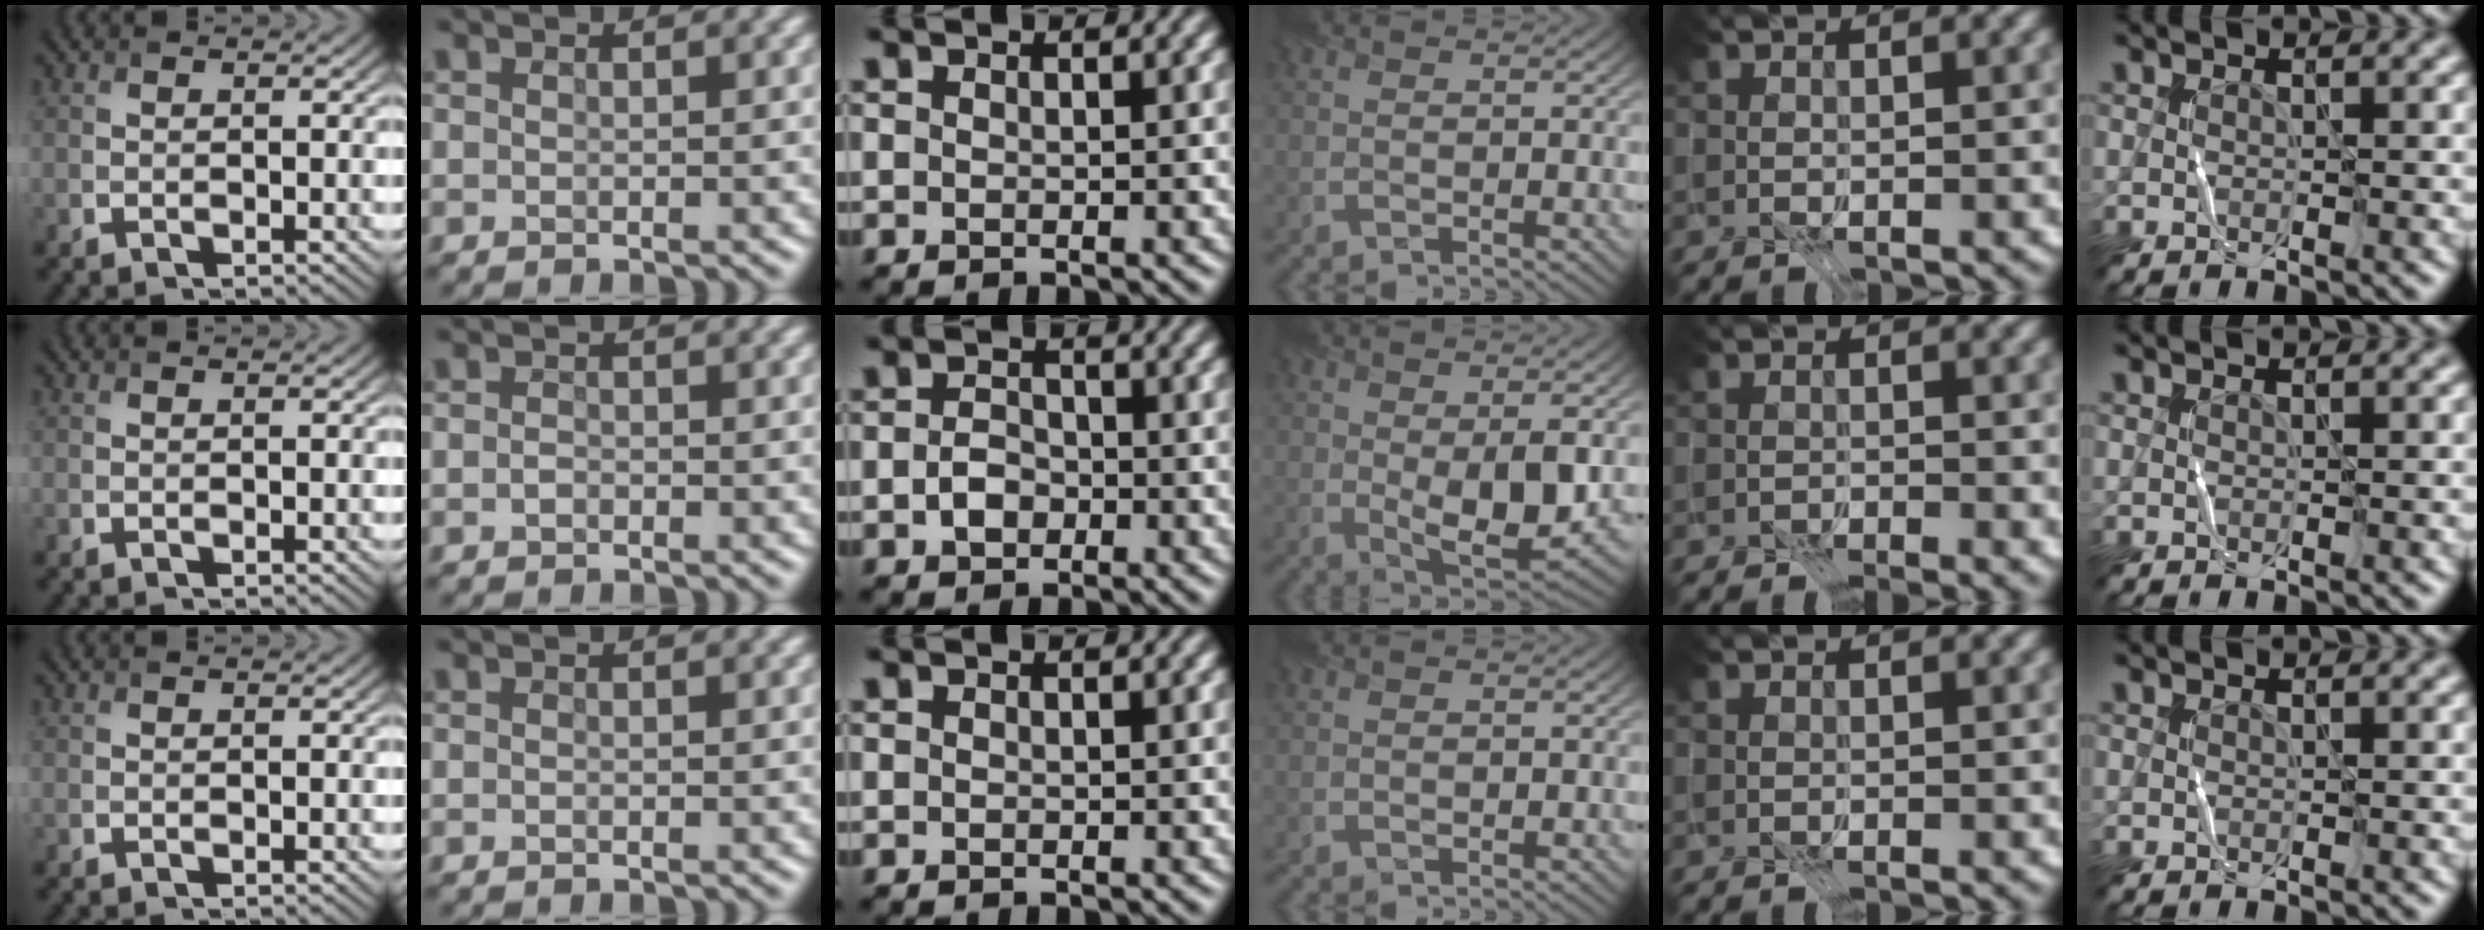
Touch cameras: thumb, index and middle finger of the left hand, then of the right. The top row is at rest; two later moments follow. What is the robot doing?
{"motion": "fold", "object": "coffee filter"}